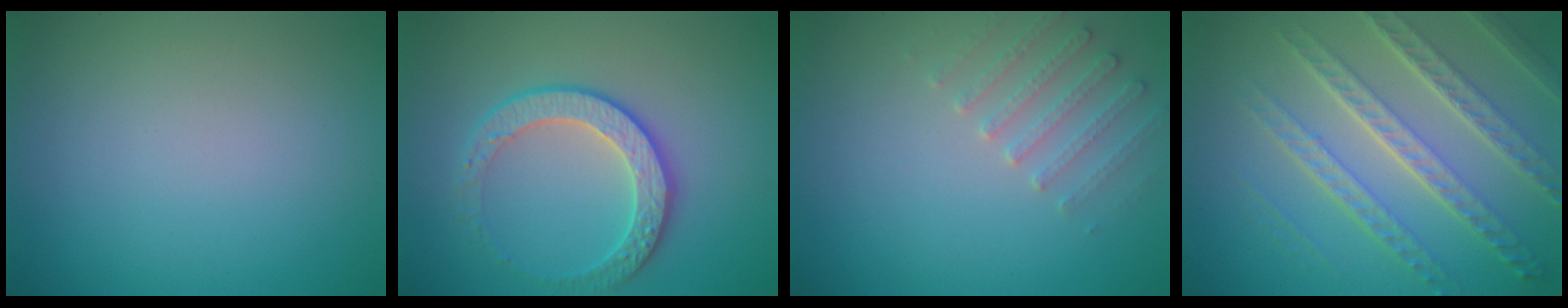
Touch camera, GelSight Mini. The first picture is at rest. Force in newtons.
{"total": 3.7, "press": 3.5, "slide": 1.2}
{"total": 2.3, "press": 2.2, "slide": 0.6}
{"total": 7.1, "press": 5.0, "slide": 5.0}